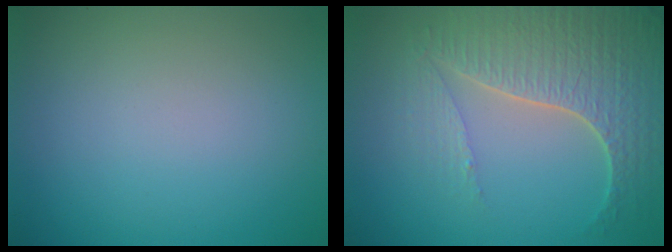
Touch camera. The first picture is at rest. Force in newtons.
{"total": 5.9, "press": 4.8, "slide": 3.4}